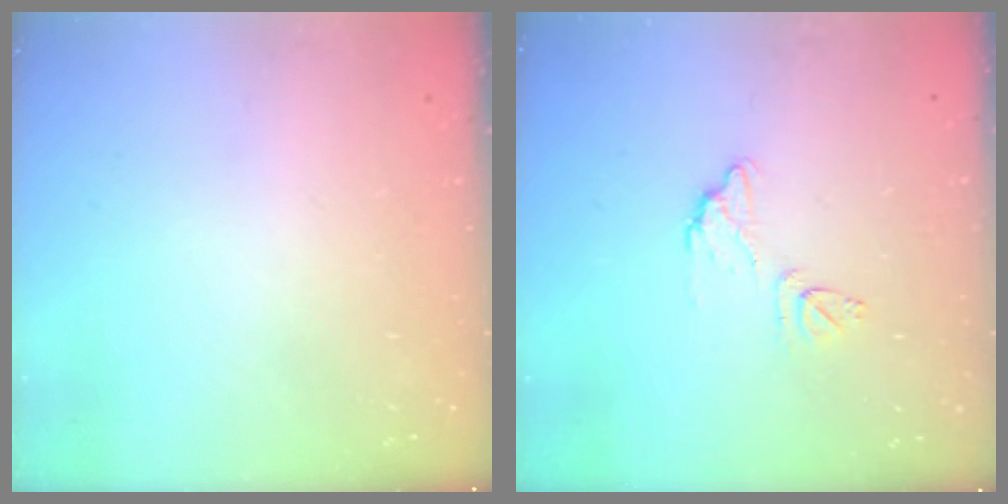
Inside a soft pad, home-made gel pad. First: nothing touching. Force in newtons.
{"total": 8.4, "press": 8.4, "slide": 0.5}